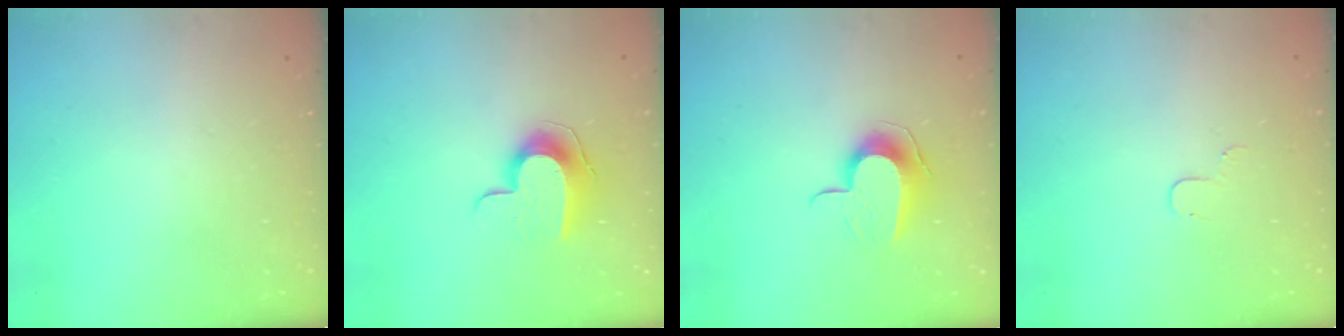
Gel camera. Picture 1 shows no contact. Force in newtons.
{"total": 9.6, "press": 9.6, "slide": 0.2}
{"total": 9.5, "press": 9.5, "slide": 0.5}
{"total": 3.1, "press": 3.1, "slide": 0.3}